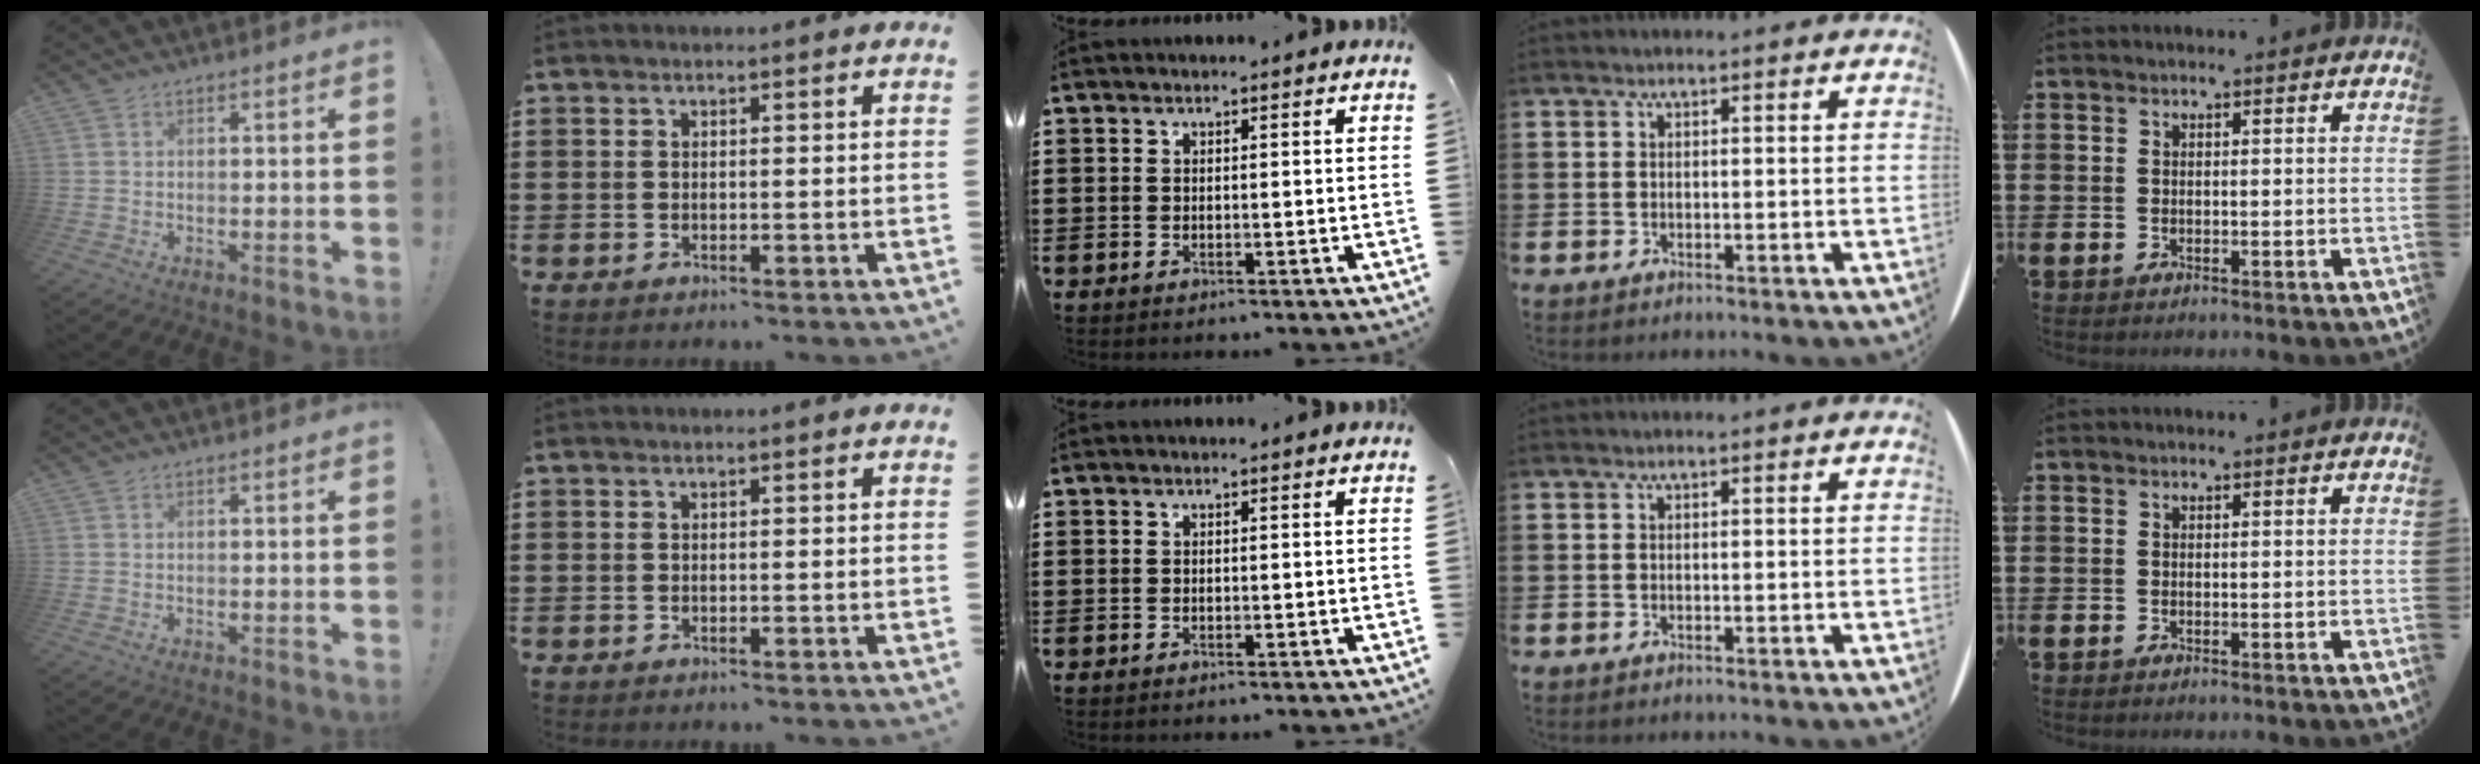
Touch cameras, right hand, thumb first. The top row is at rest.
{}